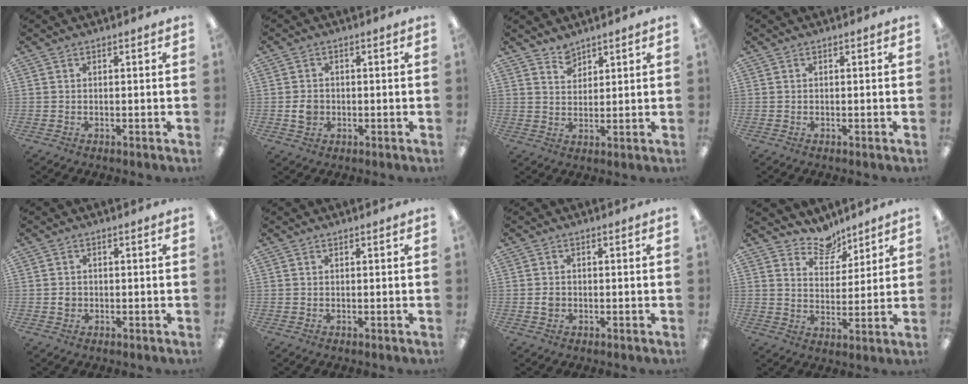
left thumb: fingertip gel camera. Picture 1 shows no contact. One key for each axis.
{"total": 3.4, "fx": -0.4, "fy": 2.8, "fz": 1.8, "tx": -0.023, "ty": 0.002, "tz": -0.009}
{"total": 3.8, "fx": 3.5, "fy": 1.6, "fz": 0.1, "tx": 0.005, "ty": -0.023, "tz": 0.065}
{"total": 0.0}
{"total": 1.5, "fx": -0.1, "fy": 1.4, "fz": 0.6, "tx": -0.004, "ty": 0.002, "tz": -0.006}
{"total": 0.0}
{"total": 1.7, "fx": -0.1, "fy": 1.4, "fz": 0.8, "tx": -0.016, "ty": 0.005, "tz": -0.005}
{"total": 8.2, "fx": 7.1, "fy": 3.8, "fz": 1.4, "tx": -0.025, "ty": -0.047, "tz": 0.131}